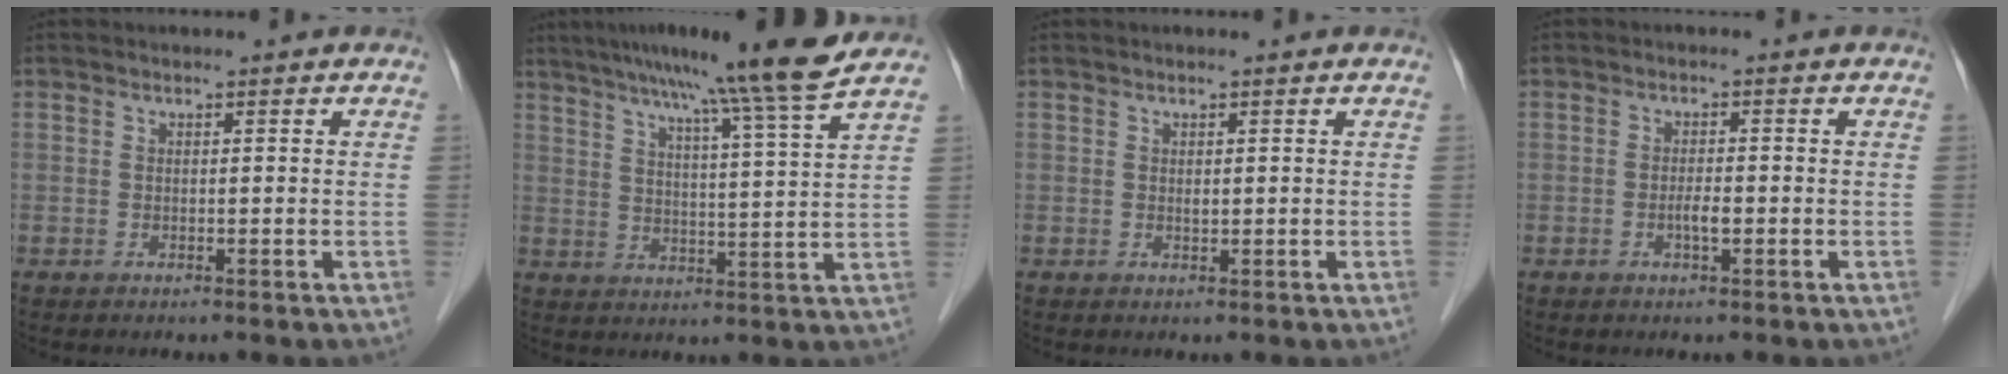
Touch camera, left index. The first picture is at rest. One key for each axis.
{"total": 14.6, "fx": 11.7, "fy": -2.5, "fz": 8.4, "tx": -0.133, "ty": -0.011, "tz": 0.157}
{"total": 0.7, "fx": 0.1, "fy": 0.3, "fz": 0.6, "tx": -0.012, "ty": -0.001, "tz": 0.004}
{"total": 2.0, "fx": -0.7, "fy": 0.3, "fz": 1.8, "tx": -0.035, "ty": 0.001, "tz": -0.013}